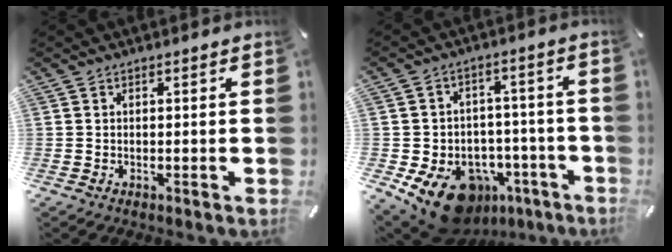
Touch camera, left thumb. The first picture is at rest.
{"total": 15.5, "force": [-8.8, 10.0, 8.0], "torque": [-0.123, 0.057, -0.135]}